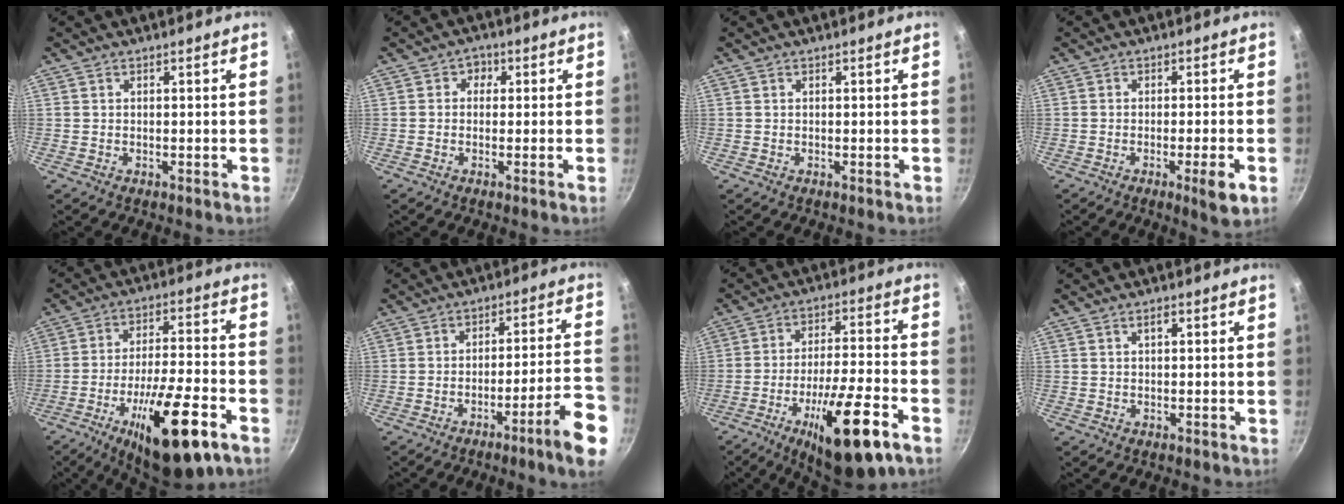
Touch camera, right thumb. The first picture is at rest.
{"total": 2.1, "force": [0.1, 1.8, 0.9], "torque": [-0.007, 0.006, -0.009]}
{"total": 0.0}
{"total": 5.0, "force": [-2.0, 0.5, 4.6], "torque": [-0.071, 0.005, -0.027]}
{"total": 19.9, "force": [-9.6, 5.9, 16.4], "torque": [-0.248, 0.035, -0.147]}
{"total": 11.5, "force": [-6.4, 0.6, 9.5], "torque": [-0.127, 0.050, -0.089]}
{"total": 18.9, "force": [-9.4, 5.0, 15.6], "torque": [-0.237, 0.036, -0.142]}
{"total": 1.1, "force": [0.4, 0.4, 0.9], "torque": [-0.017, 0.006, 0.007]}